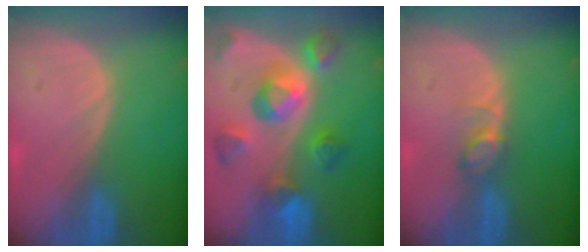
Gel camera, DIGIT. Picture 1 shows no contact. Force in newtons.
{"total": 10.2, "press": 9.0, "slide": 4.8}
{"total": 2.8, "press": 2.8, "slide": 0.4}